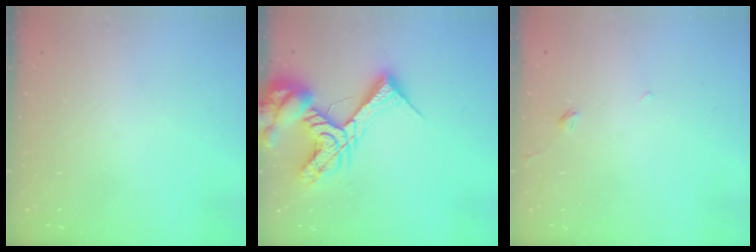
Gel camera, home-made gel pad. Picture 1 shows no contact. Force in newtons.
{"total": 17.2, "press": 17.1, "slide": 1.9}
{"total": 2.0, "press": 1.9, "slide": 0.5}